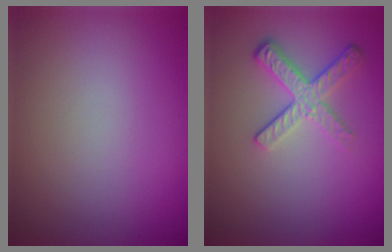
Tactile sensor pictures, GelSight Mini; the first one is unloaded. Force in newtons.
{"total": 3.4, "press": 2.6, "slide": 2.2}